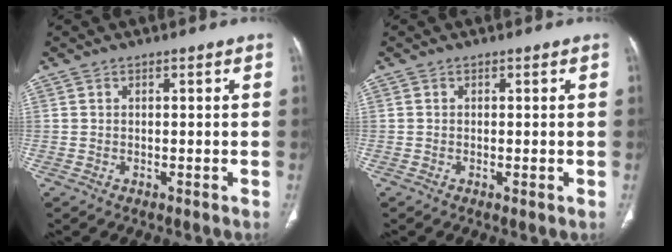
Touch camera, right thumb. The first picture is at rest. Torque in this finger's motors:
{"motor_torque": [0.16, 0.18, 0.02, -0.31, 0.03]}